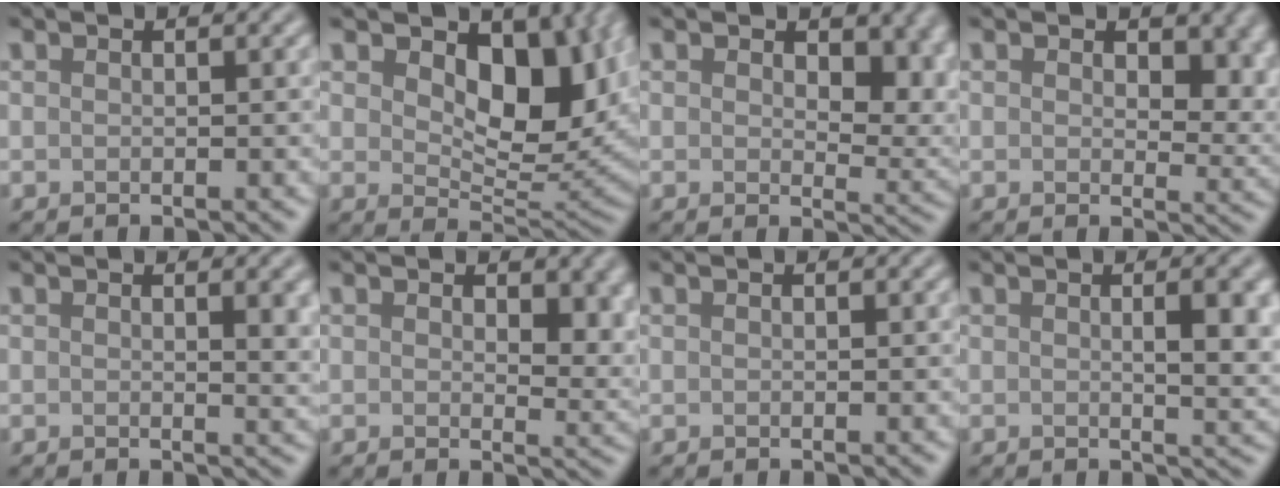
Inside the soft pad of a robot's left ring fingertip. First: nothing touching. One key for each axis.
{"total": 9.3, "fx": 2.7, "fy": 5.2, "fz": 7.2, "tx": -0.110, "ty": -0.015, "tz": 0.046}
{"total": 6.3, "fx": 1.9, "fy": 3.8, "fz": 4.7, "tx": -0.064, "ty": -0.010, "tz": 0.028}
{"total": 5.0, "fx": 1.5, "fy": 3.1, "fz": 3.6, "tx": -0.048, "ty": -0.012, "tz": 0.019}
{"total": 2.7, "fx": 0.7, "fy": 0.8, "fz": 2.4, "tx": -0.021, "ty": -0.001, "tz": 0.009}
{"total": 4.5, "fx": 1.4, "fy": 2.7, "fz": 3.3, "tx": -0.038, "ty": -0.013, "tz": 0.023}
{"total": 0.0}
{"total": 4.4, "fx": 0.7, "fy": 1.3, "fz": 4.2, "tx": -0.048, "ty": 0.003, "tz": 0.010}